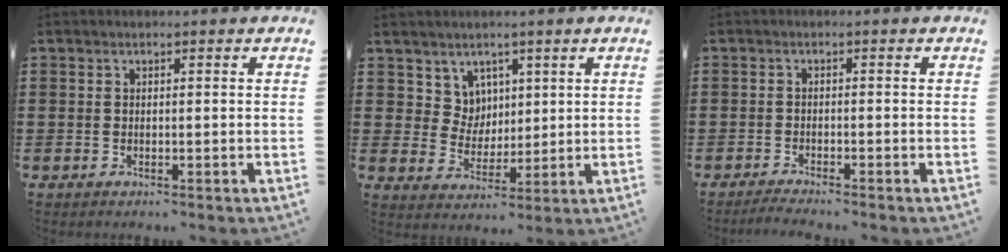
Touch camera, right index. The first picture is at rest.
{"total": 5.5, "force": [2.9, 4.6, 0.8], "torque": [-0.042, 0.007, 0.056]}
{"total": 1.7, "force": [-1.7, -0.3, 0.2], "torque": [-0.004, 0.000, -0.033]}